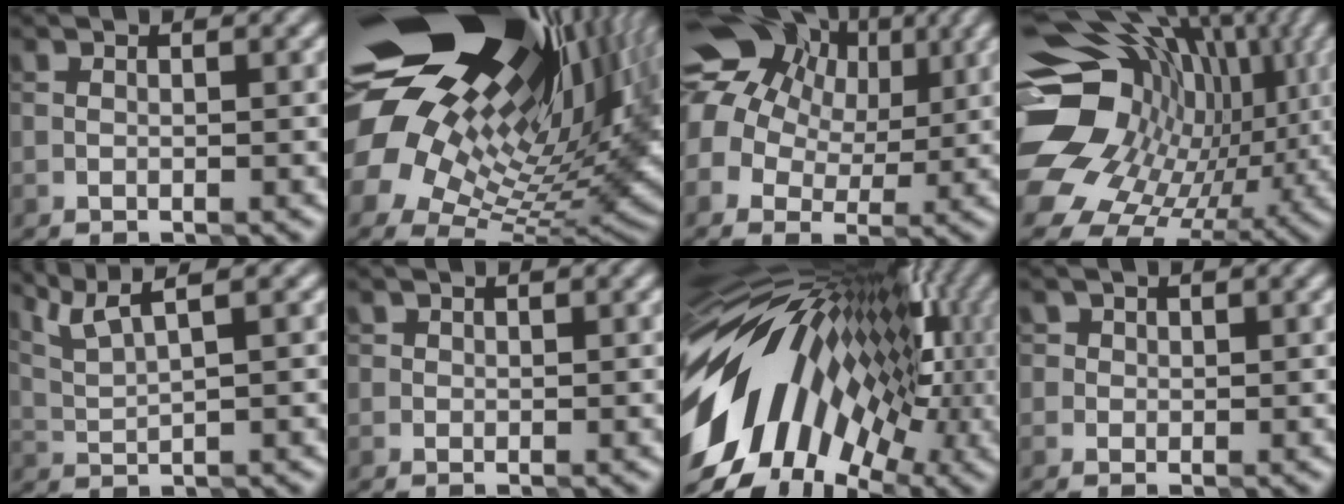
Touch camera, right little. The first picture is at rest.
{"total": 21.6, "force": [9.4, 11.5, 15.6], "torque": [-0.277, 0.033, 0.161]}
{"total": 15.3, "force": [5.8, 11.6, 8.2], "torque": [-0.189, 0.044, 0.089]}
{"total": 19.4, "force": [1.0, 15.4, 11.7], "torque": [-0.212, -0.021, 0.035]}
{"total": 4.0, "force": [2.9, 0.5, 2.8], "torque": [-0.059, 0.014, 0.062]}
{"total": 0.8, "force": [0.2, 0.7, 0.1], "torque": [0.004, -0.001, -0.002]}
{"total": 16.7, "force": [-1.3, 10.3, 13.1], "torque": [-0.227, 0.016, -0.039]}
{"total": 2.3, "force": [0.9, 2.0, 0.7], "torque": [0.006, 0.011, 0.000]}